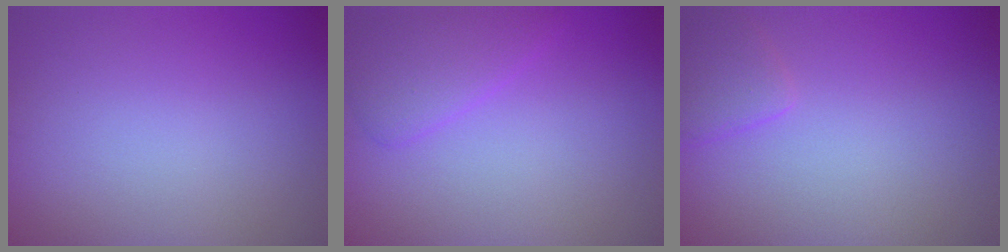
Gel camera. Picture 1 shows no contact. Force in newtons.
{"total": 2.6, "press": 2.6, "slide": 0.1}
{"total": 2.0, "press": 2.0, "slide": 0.1}